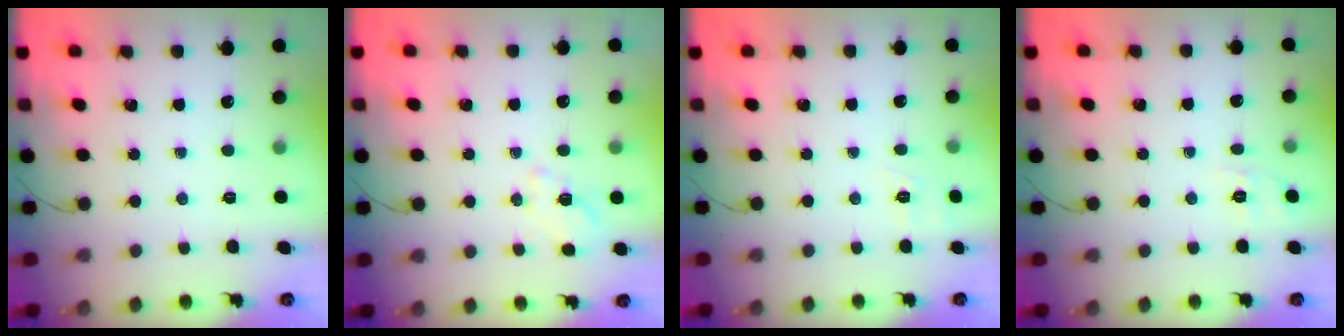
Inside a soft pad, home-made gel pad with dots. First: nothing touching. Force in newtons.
{"total": 2.4, "press": 1.9, "slide": 1.5}
{"total": 7.6, "press": 7.4, "slide": 1.9}
{"total": 1.6, "press": 0.0, "slide": 1.6}